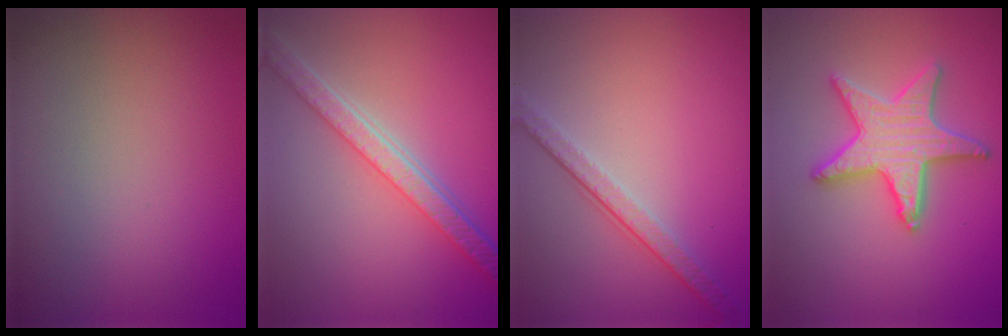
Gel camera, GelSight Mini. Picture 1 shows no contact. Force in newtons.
{"total": 5.7, "press": 4.4, "slide": 3.6}
{"total": 3.5, "press": 2.5, "slide": 2.5}
{"total": 4.5, "press": 4.4, "slide": 0.8}